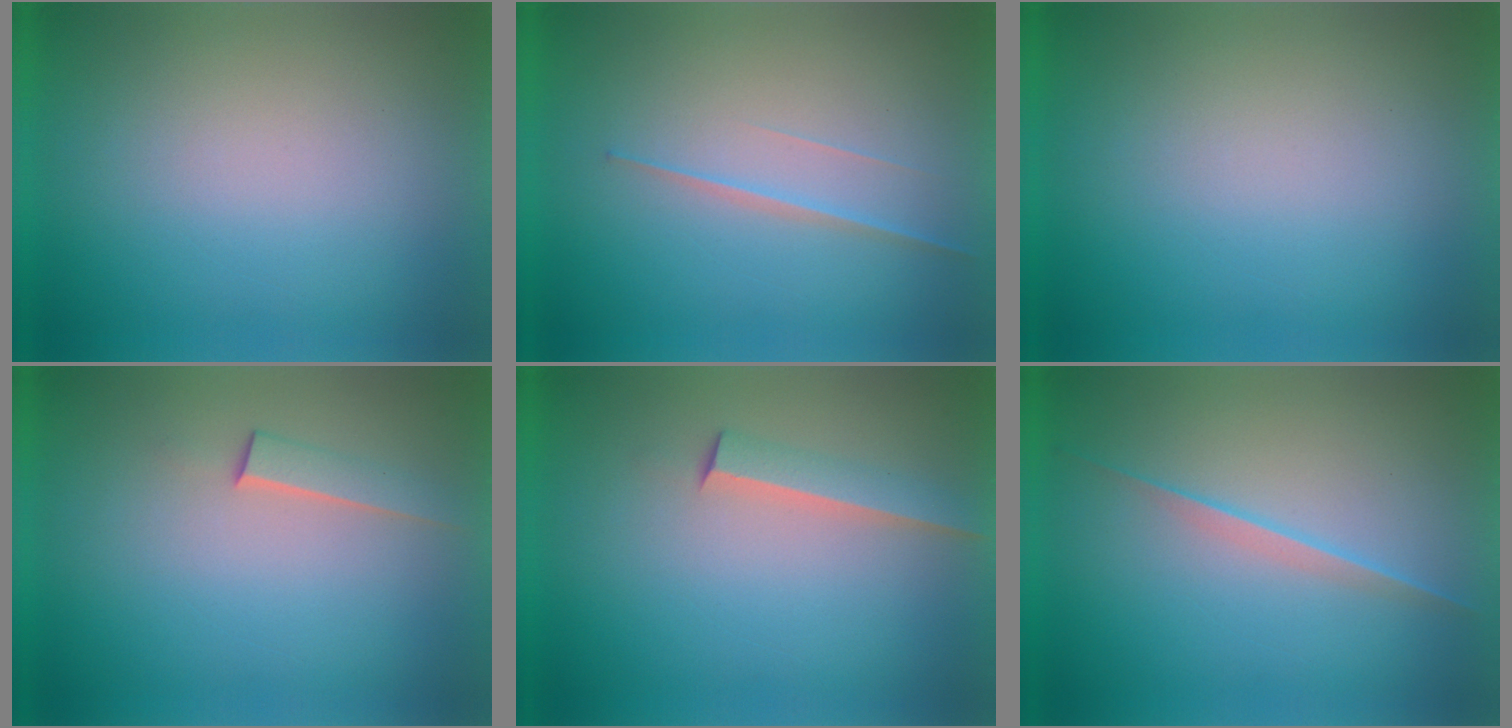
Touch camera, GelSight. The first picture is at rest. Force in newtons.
{"total": 2.0}
{"total": 0.0}
{"total": 2.0}
{"total": 2.5}
{"total": 2.2}